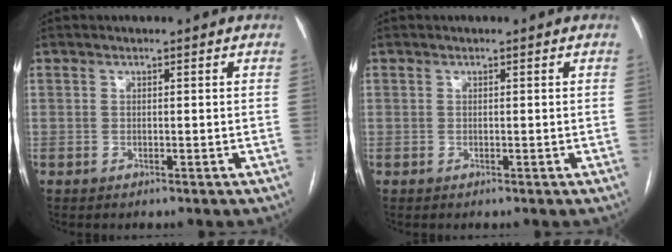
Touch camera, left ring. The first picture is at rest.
{"total": 0.0}